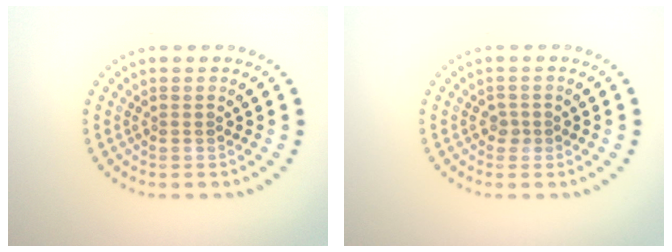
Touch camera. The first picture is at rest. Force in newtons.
{"total": 0.9, "press": 0.7, "slide": 0.4}